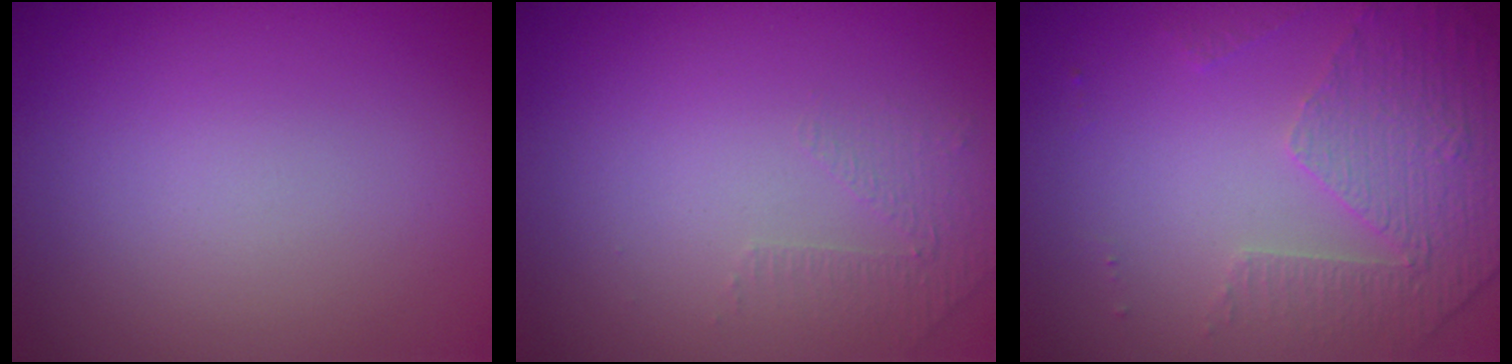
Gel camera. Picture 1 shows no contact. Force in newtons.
{"total": 1.1, "press": 0.6, "slide": 1.0}
{"total": 4.8, "press": 3.3, "slide": 3.6}